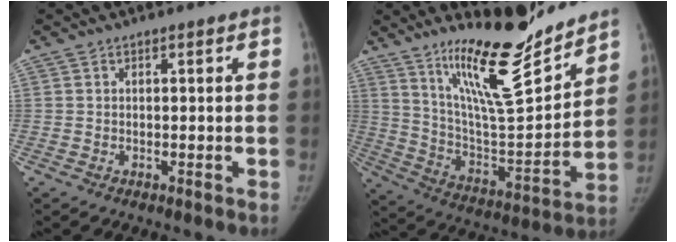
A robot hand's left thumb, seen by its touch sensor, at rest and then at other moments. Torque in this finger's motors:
{"motor_torque": [0.35, 0.16, 1.42, -1.32, 0.06]}